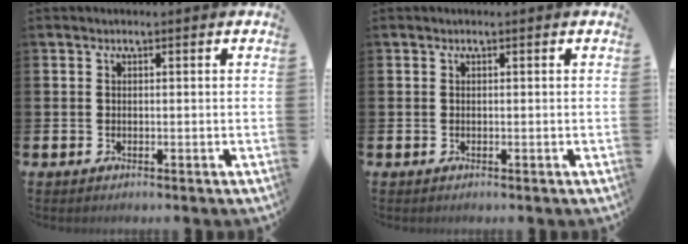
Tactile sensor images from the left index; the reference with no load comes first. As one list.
[{"total": 0.0}]